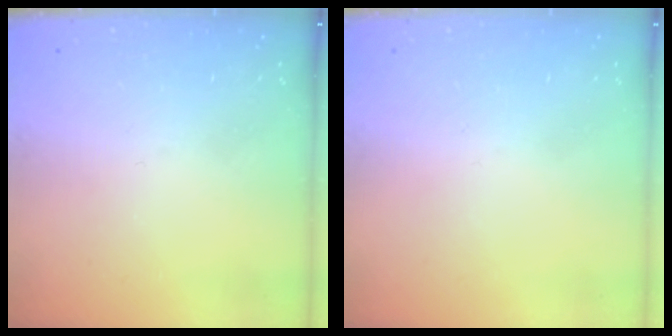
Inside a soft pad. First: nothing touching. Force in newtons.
{"total": 1.9, "press": 1.9, "slide": 0.1}